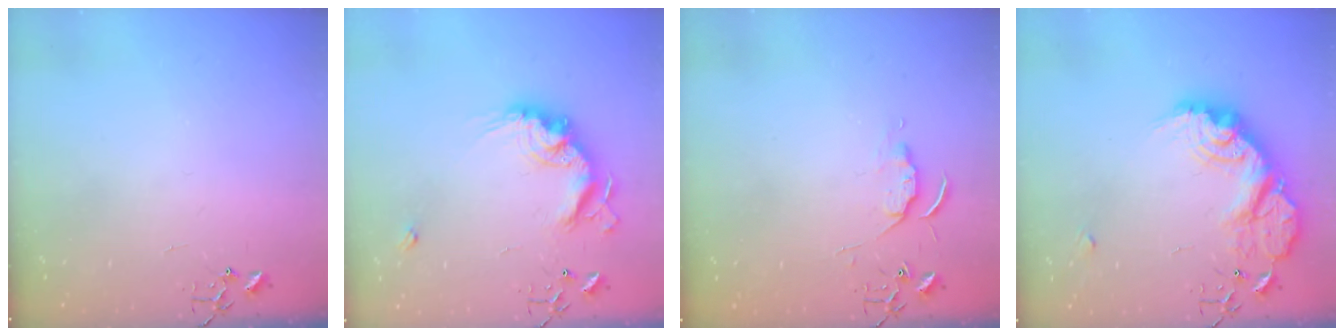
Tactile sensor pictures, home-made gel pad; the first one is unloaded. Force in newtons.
{"total": 16.0, "press": 16.0, "slide": 1.1}
{"total": 5.1, "press": 5.0, "slide": 0.6}
{"total": 20.7, "press": 20.6, "slide": 1.1}